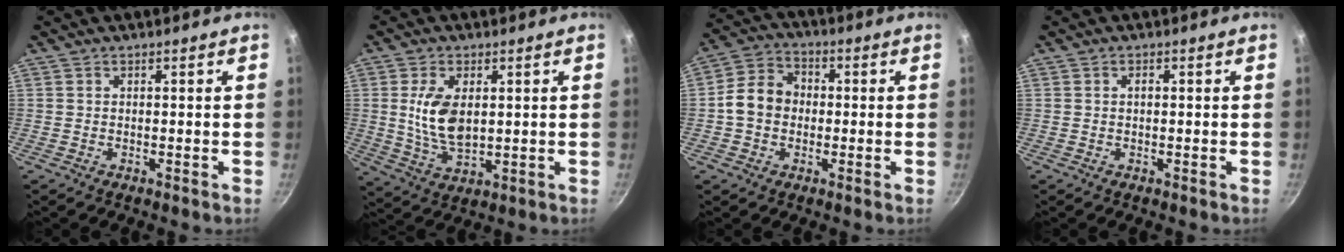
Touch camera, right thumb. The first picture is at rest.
{"total": 9.4, "force": [1.4, 5.1, 7.7], "torque": [-0.143, -0.014, 0.037]}
{"total": 8.8, "force": [-0.6, 7.2, 5.1], "torque": [-0.079, 0.030, -0.023]}
{"total": 0.8, "force": [0.1, 0.5, 0.7], "torque": [-0.009, 0.003, 0.001]}